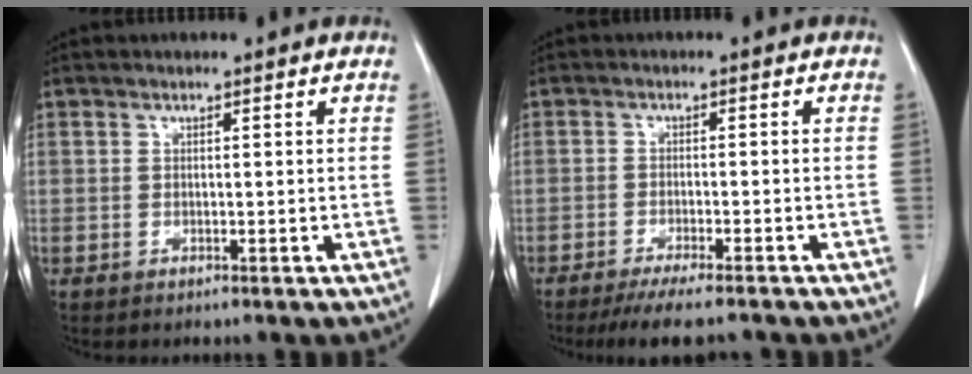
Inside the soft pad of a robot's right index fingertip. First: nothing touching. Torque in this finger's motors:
{"motor_torque": [0.52, -0.52, 0.26, 0.06]}